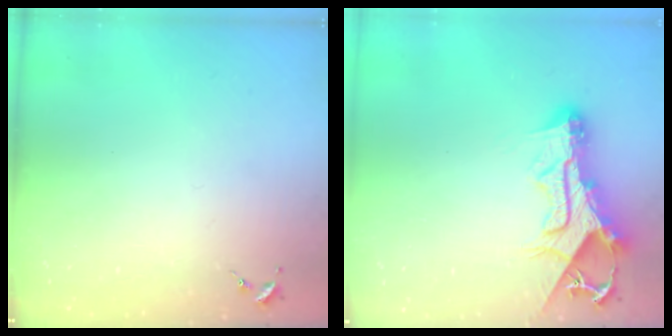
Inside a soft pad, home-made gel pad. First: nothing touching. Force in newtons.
{"total": 13.0, "press": 12.9, "slide": 1.2}